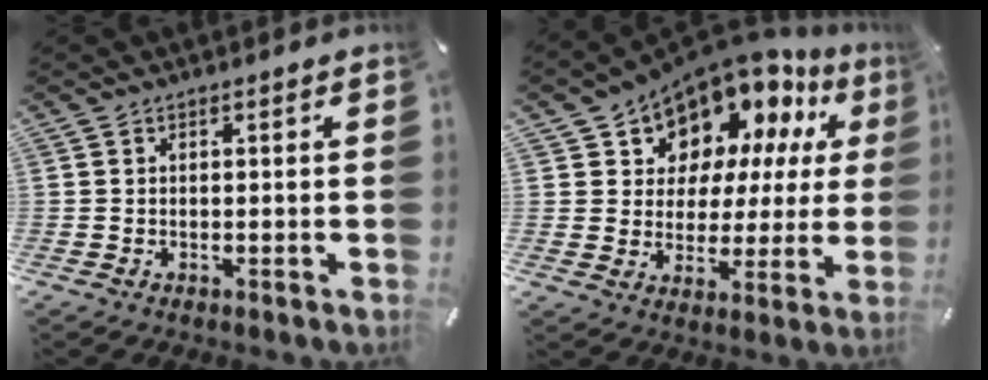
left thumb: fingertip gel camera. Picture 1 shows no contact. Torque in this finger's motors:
{"motor_torque": [2.42, 2.42, 2.21, -0.56, 0.34]}